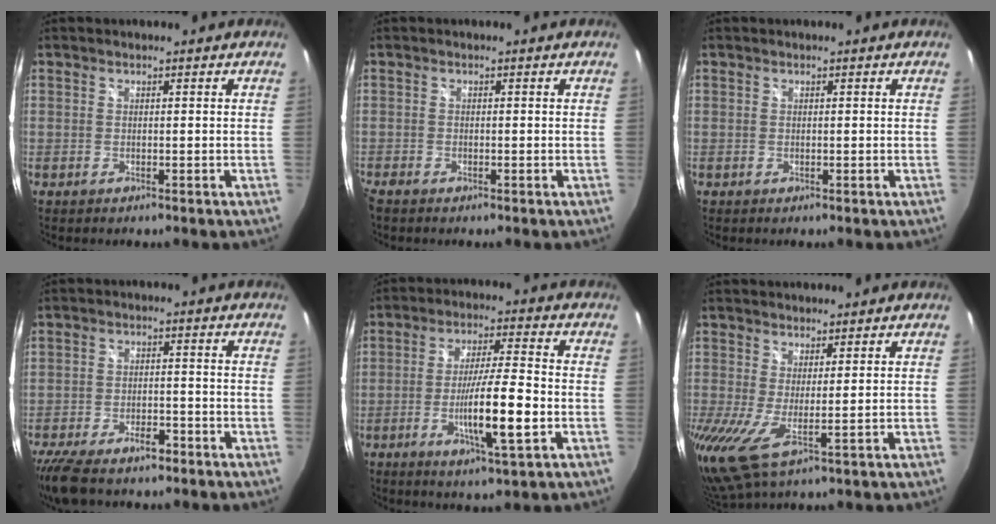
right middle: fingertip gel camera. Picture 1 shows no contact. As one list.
[{"total": 1.6, "force": [-1.4, 0.5, 0.5], "torque": [-0.014, -0.007, -0.029]}, {"total": 0.0}, {"total": 10.4, "force": [-8.1, 3.7, 5.5], "torque": [-0.130, -0.021, -0.137]}, {"total": 10.8, "force": [-3.3, 0.5, 10.3], "torque": [-0.185, -0.011, -0.058]}, {"total": 6.8, "force": [1.6, 1.3, 6.4], "torque": [-0.123, -0.015, 0.020]}]